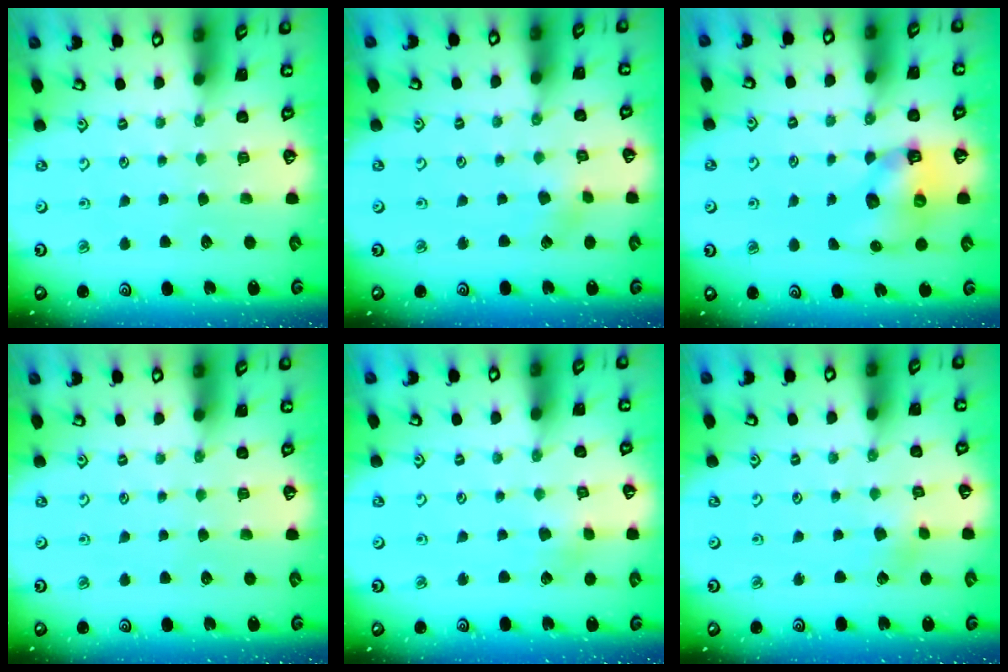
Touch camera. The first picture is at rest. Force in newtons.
{"total": 2.3, "press": 2.1, "slide": 0.7}
{"total": 8.4, "press": 8.3, "slide": 1.5}
{"total": 0.0}
{"total": 2.8, "press": 2.7, "slide": 0.6}
{"total": 1.9, "press": 1.9, "slide": 0.2}